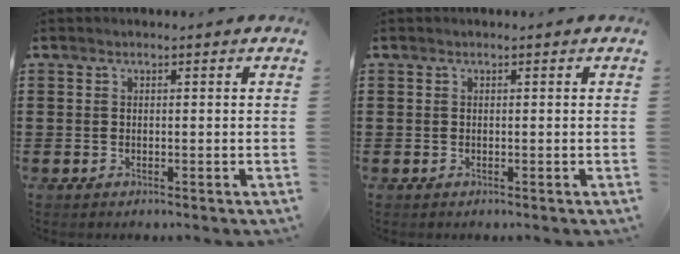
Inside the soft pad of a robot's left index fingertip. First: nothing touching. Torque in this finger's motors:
{"motor_torque": [-0.01, 0.01, -0.01, 0.00]}